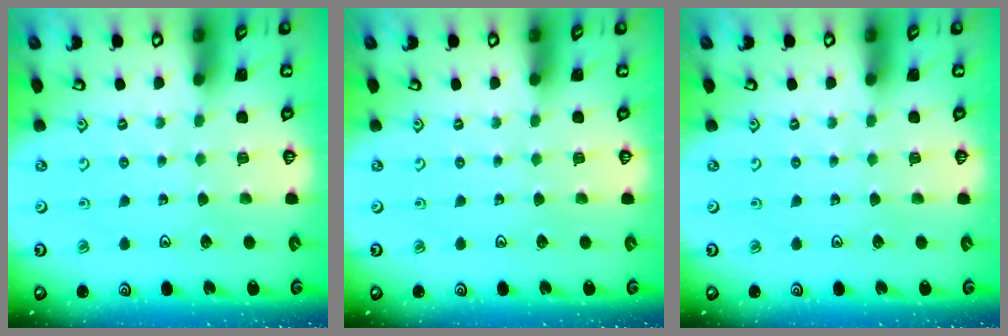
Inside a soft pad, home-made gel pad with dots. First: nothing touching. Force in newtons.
{"total": 0.0}
{"total": 0.0}